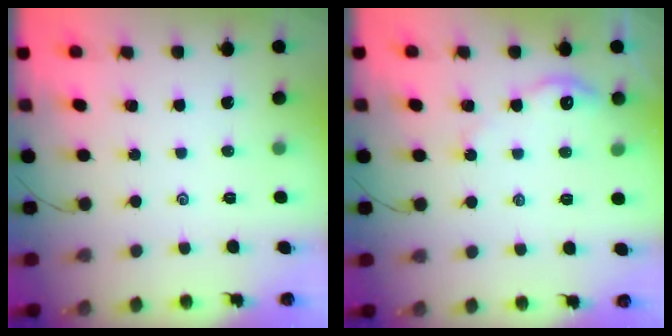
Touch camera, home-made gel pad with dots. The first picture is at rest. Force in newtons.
{"total": 4.0, "press": 4.0, "slide": 0.5}